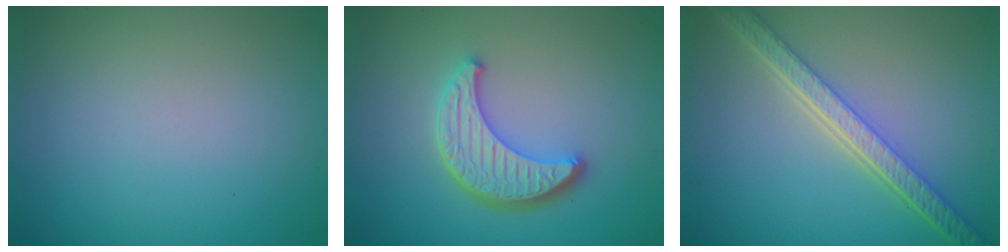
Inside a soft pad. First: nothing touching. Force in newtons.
{"total": 4.6, "press": 3.9, "slide": 2.5}
{"total": 5.7, "press": 4.4, "slide": 3.7}